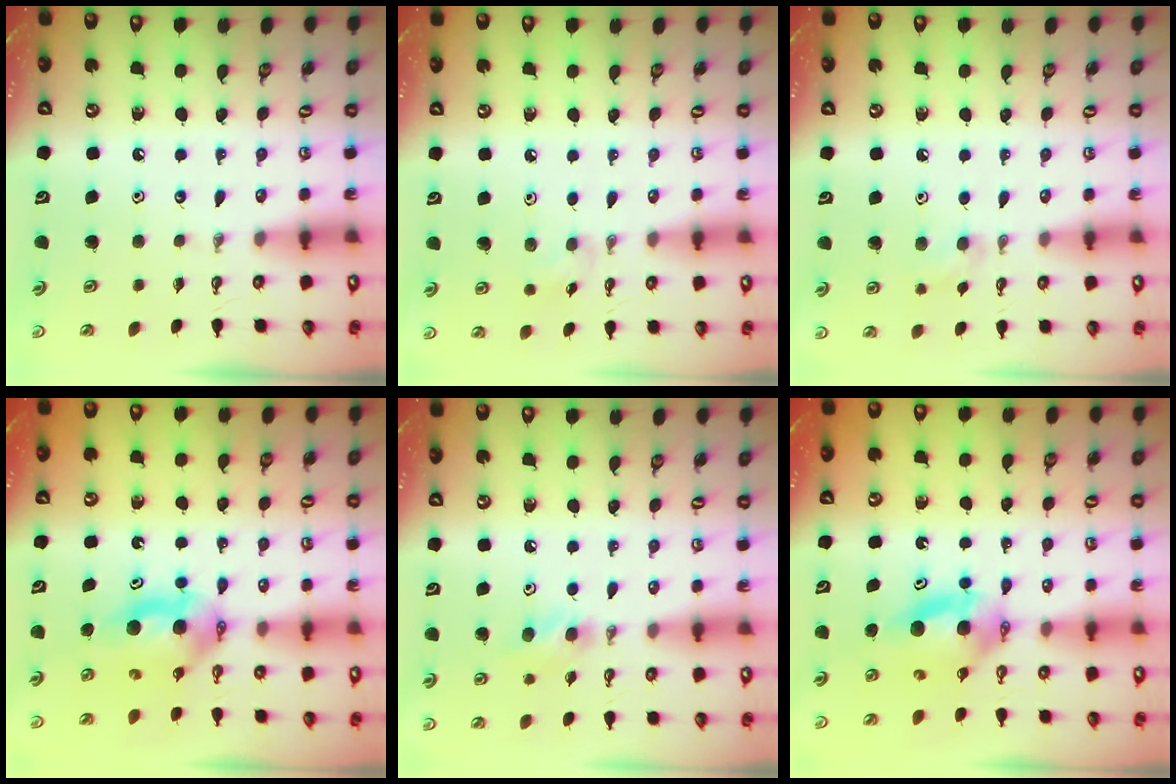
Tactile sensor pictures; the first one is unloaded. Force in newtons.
{"total": 5.8, "press": 5.6, "slide": 1.4}
{"total": 6.4, "press": 6.3, "slide": 1.3}
{"total": 7.0, "press": 6.1, "slide": 3.4}
{"total": 7.5, "press": 6.6, "slide": 3.5}
{"total": 7.1, "press": 6.4, "slide": 3.1}